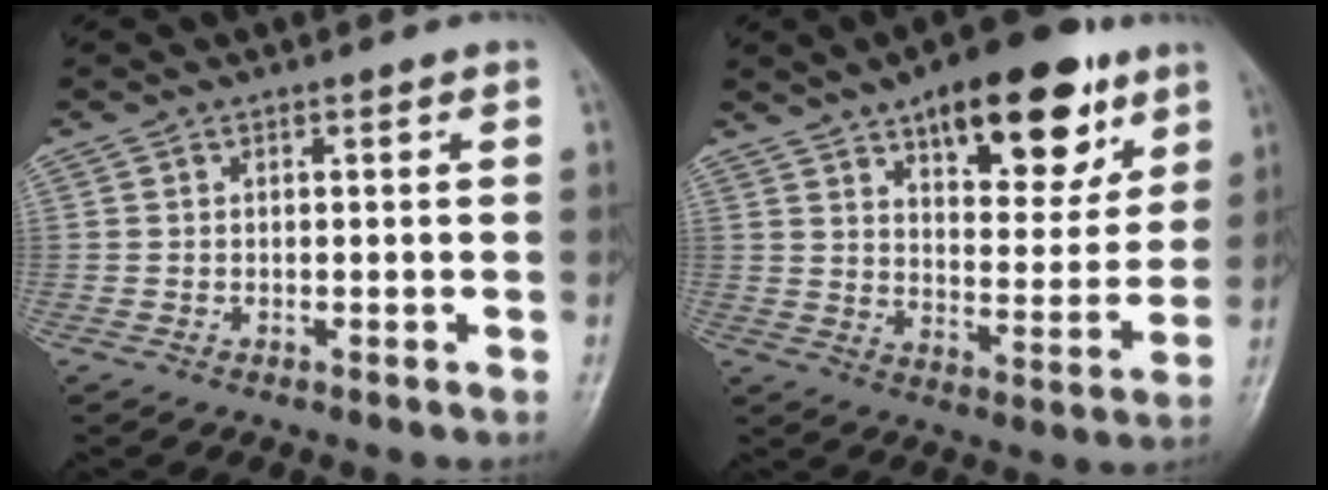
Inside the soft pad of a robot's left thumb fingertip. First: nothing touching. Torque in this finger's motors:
{"motor_torque": [0.87, 0.18, 1.27, -1.49, 0.05]}